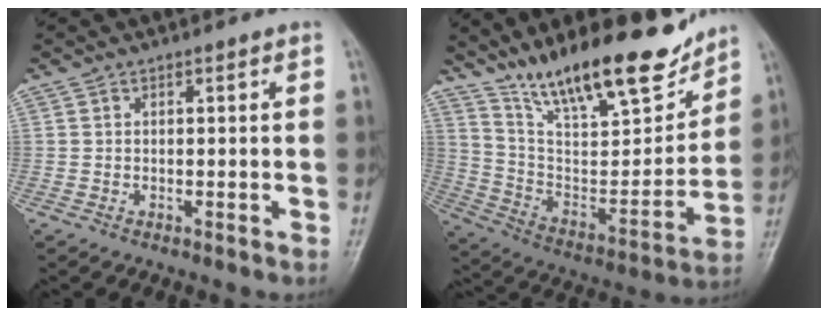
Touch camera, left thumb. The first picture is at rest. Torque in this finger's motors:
{"motor_torque": [0.23, 0.19, 1.43, -1.35, 0.35]}